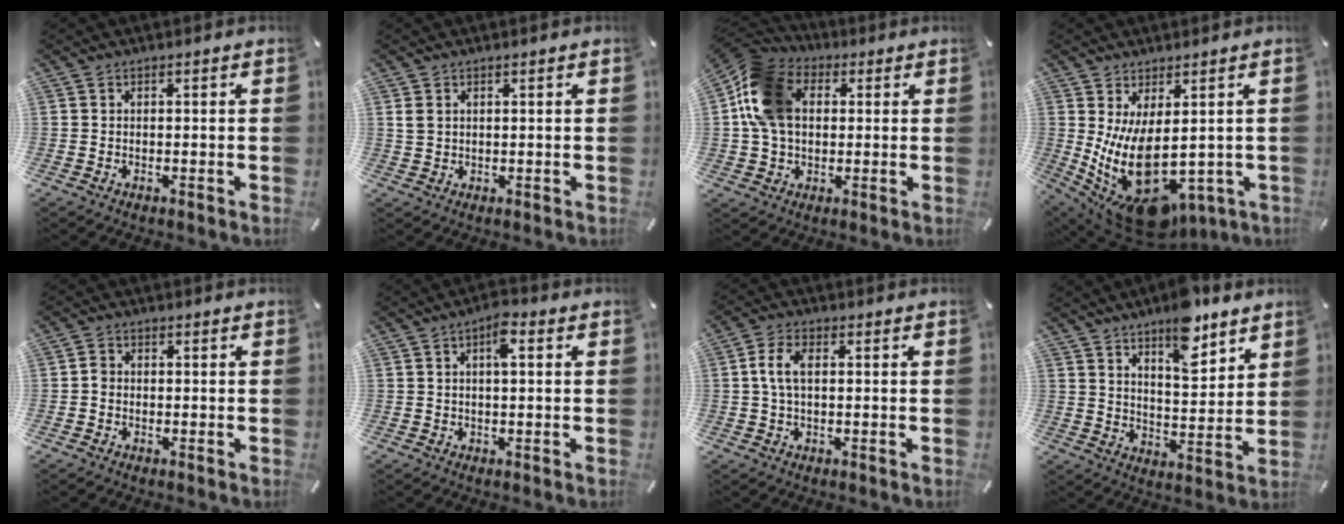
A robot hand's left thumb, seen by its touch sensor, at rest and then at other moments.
{"total": 2.1, "force": [0.9, 1.7, 1.0], "torque": [-0.021, 0.002, 0.016]}
{"total": 15.0, "force": [2.4, 11.4, 9.4], "torque": [-0.210, 0.021, 0.046]}
{"total": 15.4, "force": [-1.8, 8.5, 12.8], "torque": [-0.246, -0.019, -0.011]}
{"total": 1.4, "force": [-0.3, 1.2, 0.6], "torque": [-0.010, 0.006, -0.008]}
{"total": 4.2, "force": [1.2, 1.6, 3.7], "torque": [-0.054, 0.001, 0.013]}
{"total": 5.4, "force": [0.7, 2.9, 4.5], "torque": [-0.103, 0.004, 0.007]}
{"total": 10.9, "force": [8.6, 4.1, 5.2], "torque": [-0.066, -0.060, 0.148]}